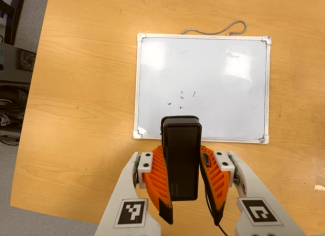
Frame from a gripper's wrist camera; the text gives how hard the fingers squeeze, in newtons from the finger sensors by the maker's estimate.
{"total": 6.9, "left": 5.7, "right": 8.2}